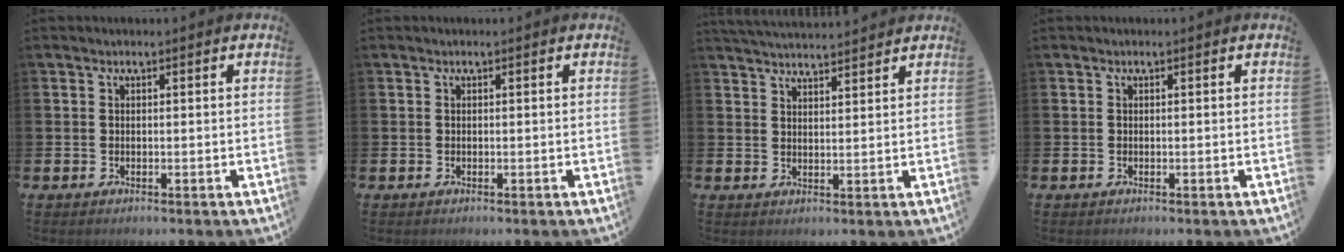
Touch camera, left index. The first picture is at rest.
{"total": 0.0}
{"total": 4.0, "force": [4.0, 0.0, 0.2], "torque": [-0.013, -0.020, 0.073]}
{"total": 0.0}